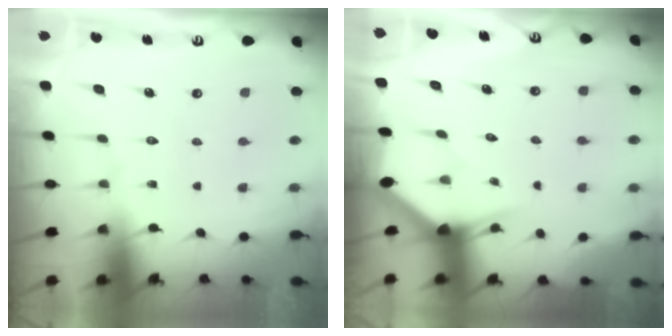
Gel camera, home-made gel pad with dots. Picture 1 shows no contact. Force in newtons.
{"total": 2.9, "press": 2.9, "slide": 0.1}